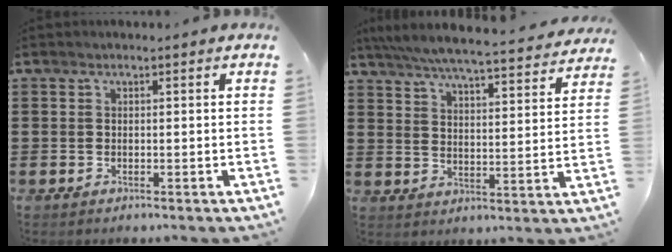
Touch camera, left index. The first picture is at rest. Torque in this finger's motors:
{"motor_torque": [2.14, 0.00, 0.52, 0.12]}